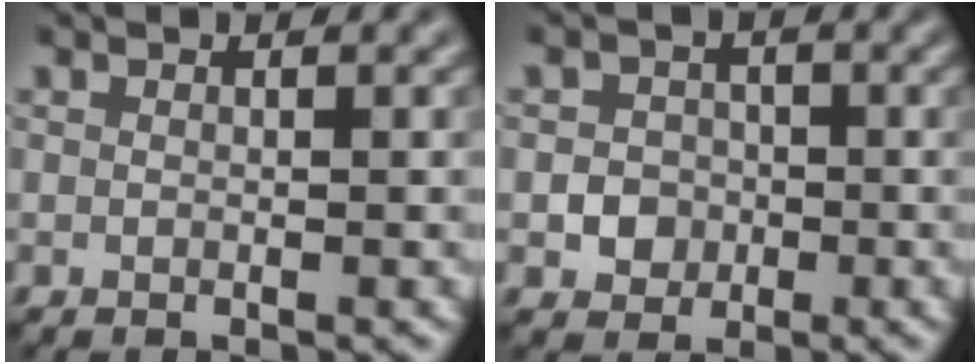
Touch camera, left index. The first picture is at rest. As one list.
[{"total": 2.2, "force": [-0.8, 2.0, 0.4], "torque": [0.007, -0.001, -0.019]}]